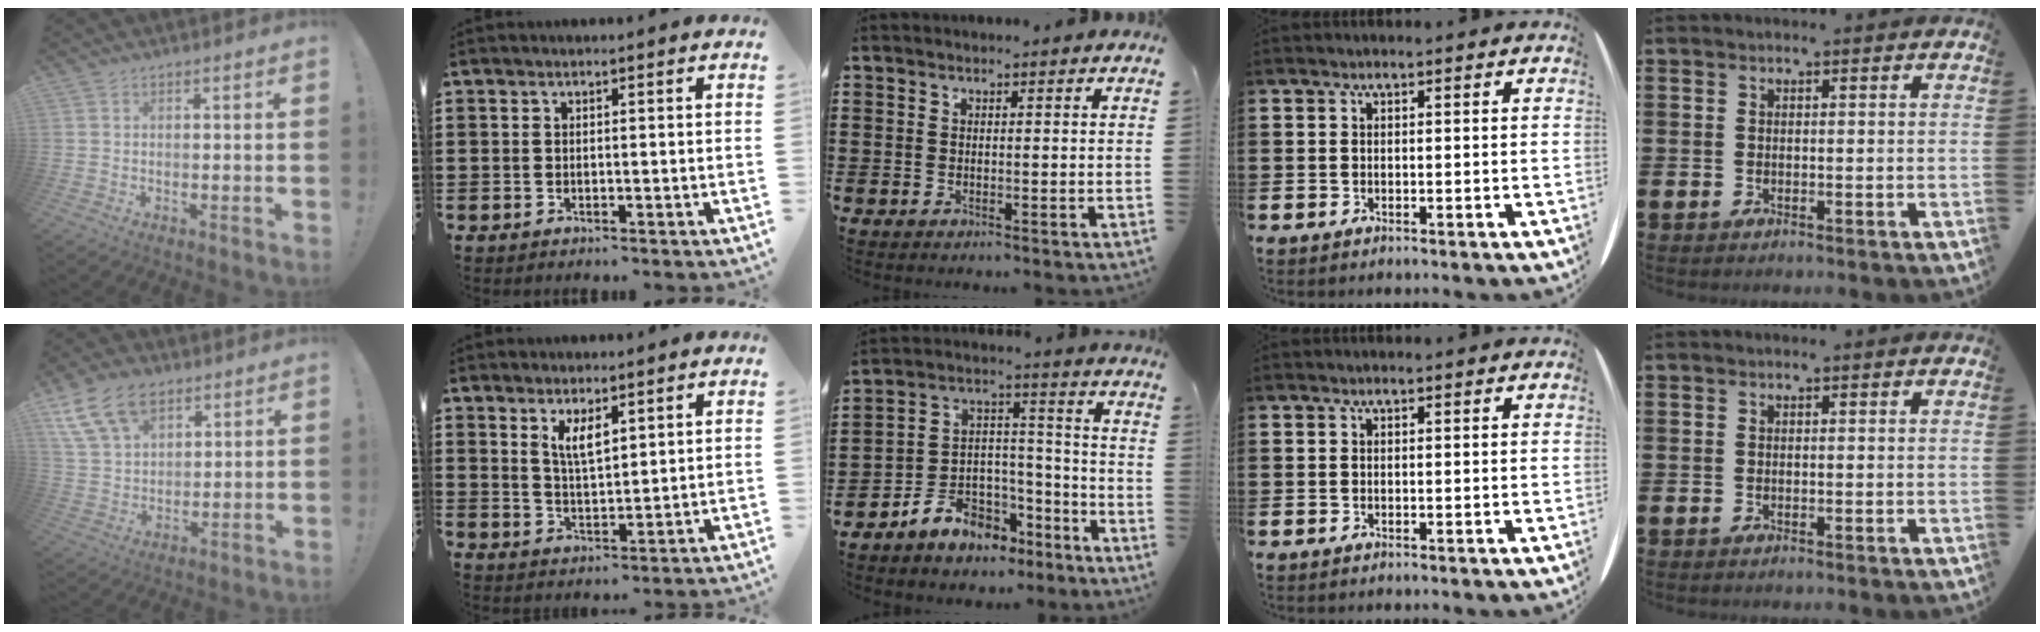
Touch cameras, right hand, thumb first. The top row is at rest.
{"thumb": {"total": 14.7, "force": [8.6, 9.4, 7.4], "torque": [-0.126, -0.039, 0.164]}, "index": {"total": 4.2, "force": [2.4, 1.4, 3.1], "torque": [-0.066, 0.003, 0.043]}, "middle": {"total": 5.8, "force": [-4.9, 3.1, -0.1], "torque": [-0.007, 0.016, -0.096]}}